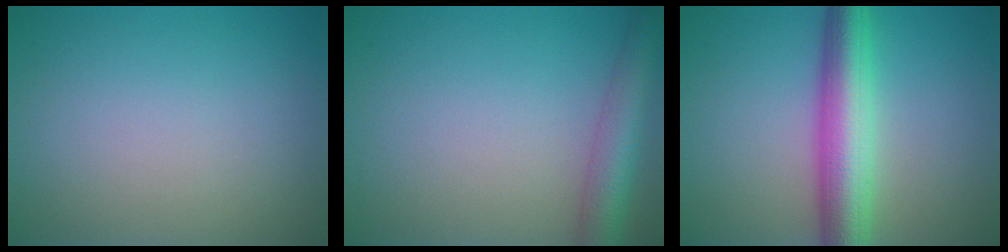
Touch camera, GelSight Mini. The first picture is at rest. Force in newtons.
{"total": 4.5, "press": 4.5, "slide": 0.2}
{"total": 7.0, "press": 7.0, "slide": 0.1}